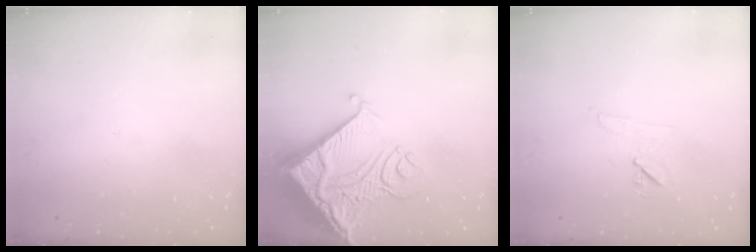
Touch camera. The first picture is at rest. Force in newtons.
{"total": 19.5, "press": 19.4, "slide": 2.7}
{"total": 6.7, "press": 6.5, "slide": 1.7}